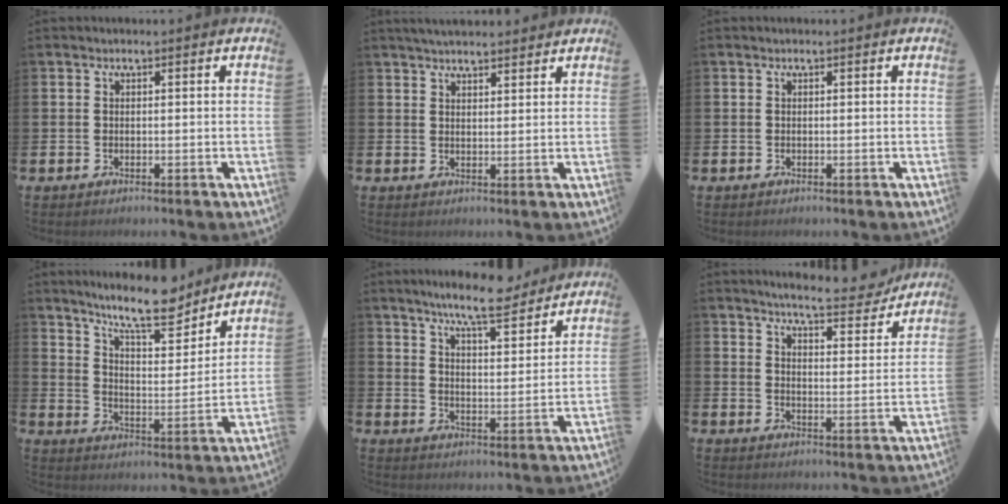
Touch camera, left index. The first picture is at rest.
{"total": 3.4, "force": [3.3, 0.5, 0.6], "torque": [-0.018, -0.009, 0.061]}
{"total": 0.0}
{"total": 11.1, "force": [9.8, 2.4, 4.6], "torque": [-0.094, -0.059, 0.172]}
{"total": 8.2, "force": [7.6, 0.8, 3.1], "torque": [-0.073, -0.039, 0.133]}
{"total": 6.2, "force": [5.9, 0.7, 1.6], "torque": [-0.044, -0.038, 0.101]}